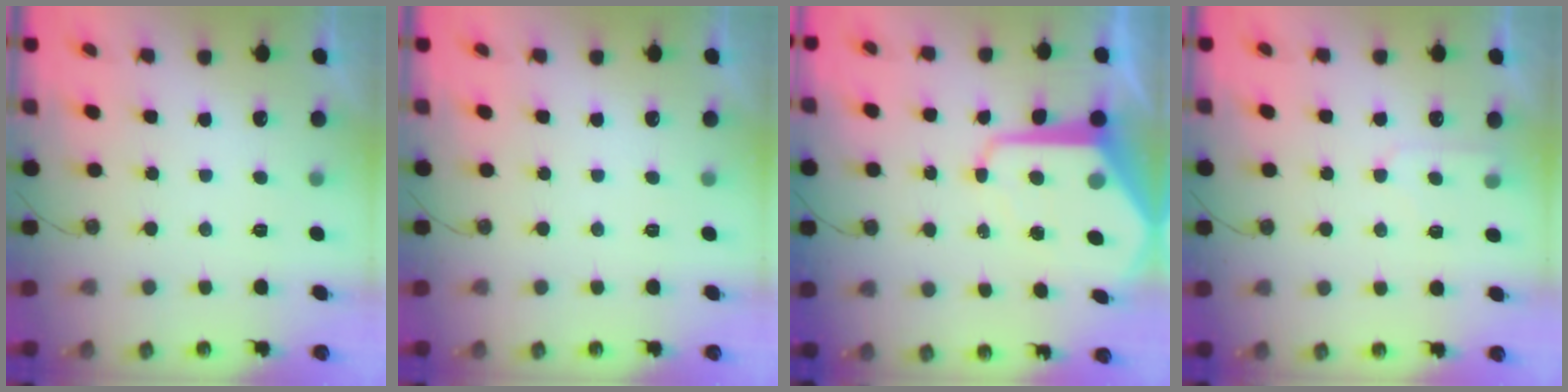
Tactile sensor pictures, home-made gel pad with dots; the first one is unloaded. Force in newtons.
{"total": 0.0}
{"total": 12.7, "press": 12.7, "slide": 1.0}
{"total": 4.8, "press": 4.8, "slide": 0.5}